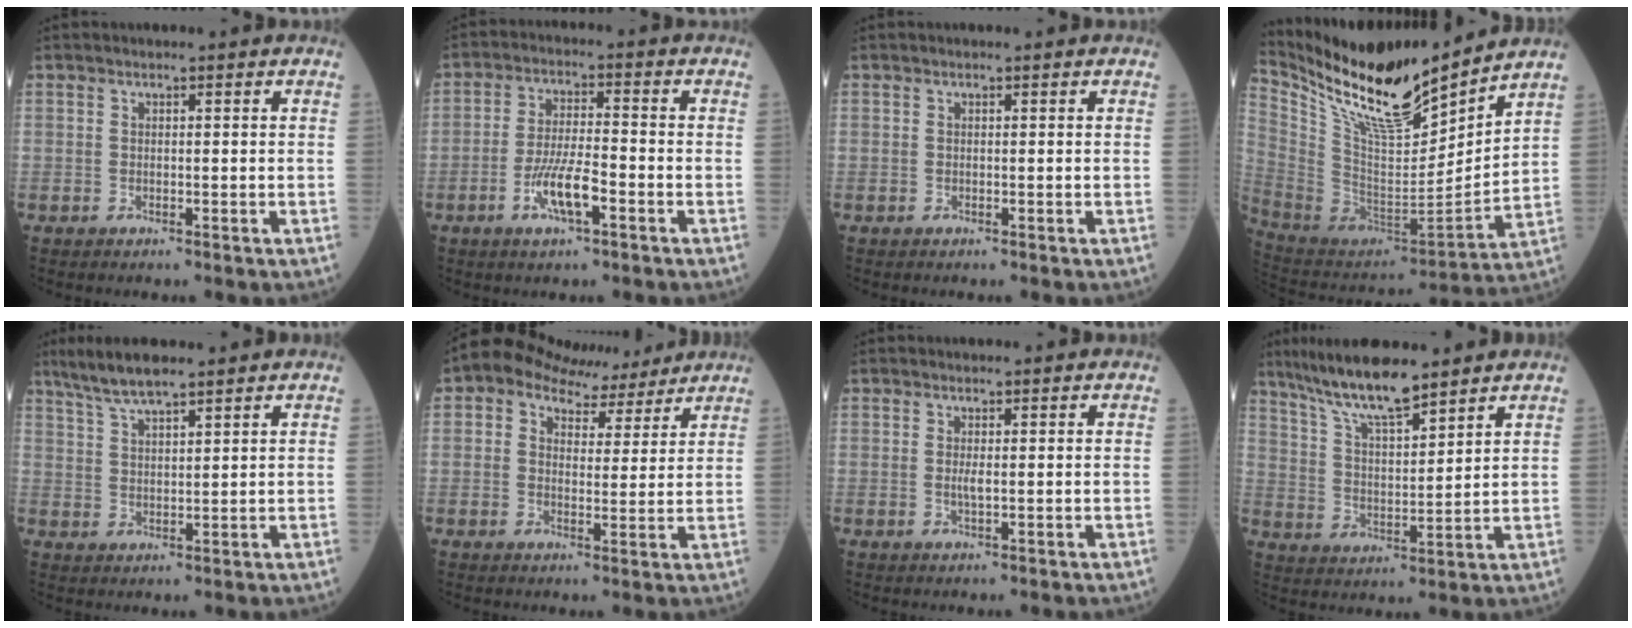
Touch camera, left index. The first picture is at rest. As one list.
[{"total": 6.8, "force": [-3.1, 1.4, 5.9], "torque": [-0.120, -0.002, -0.058]}, {"total": 0.0}, {"total": 20.1, "force": [17.4, 2.2, 9.8], "torque": [-0.189, -0.026, 0.320]}, {"total": 6.1, "force": [5.0, 0.6, 3.5], "torque": [-0.076, 0.015, 0.098]}, {"total": 9.3, "force": [7.9, 4.3, 2.3], "torque": [-0.032, 0.025, 0.104]}, {"total": 1.1, "force": [0.1, 0.2, 1.1], "torque": [-0.026, -0.003, 0.002]}, {"total": 10.6, "force": [8.9, 1.2, 5.8], "torque": [-0.116, 0.007, 0.168]}]